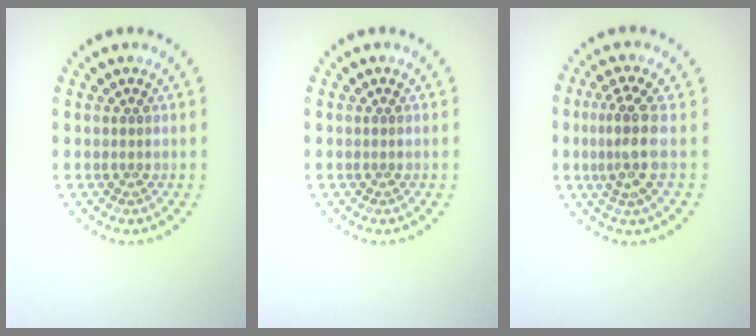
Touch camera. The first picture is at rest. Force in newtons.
{"total": 0.0}
{"total": 3.2, "press": 2.6, "slide": 1.9}